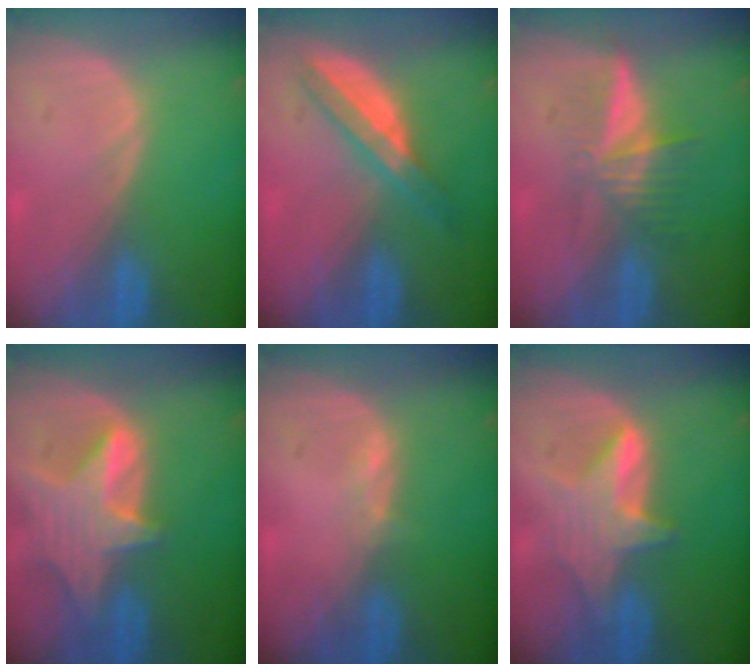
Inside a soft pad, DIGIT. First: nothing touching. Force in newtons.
{"total": 6.3, "press": 5.4, "slide": 3.1}
{"total": 6.1, "press": 5.3, "slide": 3.1}
{"total": 8.4, "press": 7.6, "slide": 3.5}
{"total": 1.0, "press": 0.8, "slide": 0.5}
{"total": 5.9, "press": 5.9, "slide": 0.5}